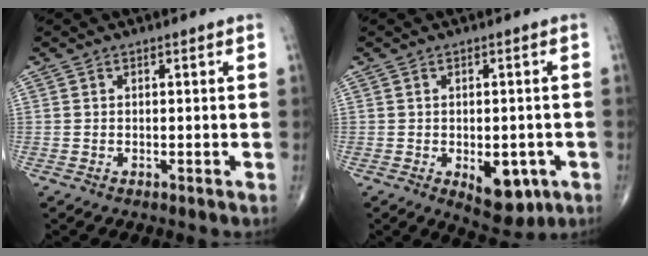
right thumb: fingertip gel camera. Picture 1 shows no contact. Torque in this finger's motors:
{"motor_torque": [1.91, 1.59, 0.45, -0.65, 0.06]}